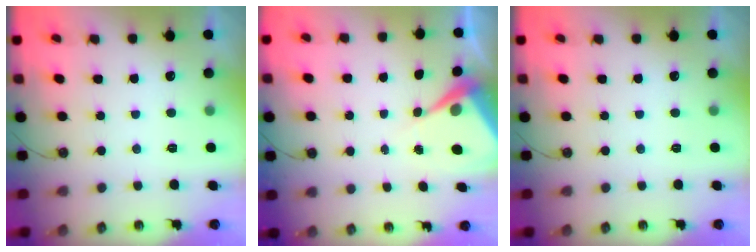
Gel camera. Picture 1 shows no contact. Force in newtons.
{"total": 6.0, "press": 6.0, "slide": 0.3}
{"total": 0.0}